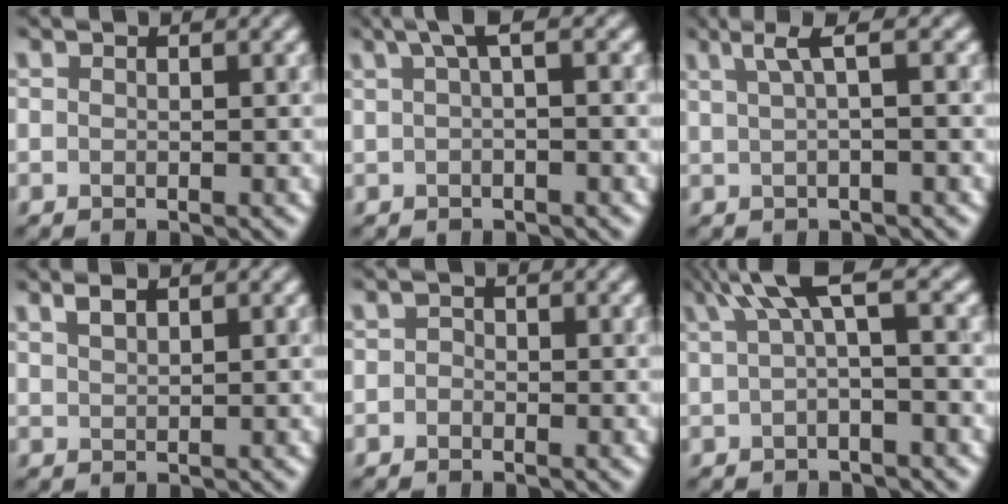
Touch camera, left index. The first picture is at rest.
{"total": 1.6, "force": [0.5, 0.0, 1.5], "torque": [-0.029, 0.008, 0.009]}
{"total": 2.3, "force": [0.8, 0.3, 2.1], "torque": [-0.036, 0.009, 0.014]}
{"total": 1.1, "force": [1.1, 0.1, 0.4], "torque": [-0.009, 0.005, 0.021]}
{"total": 0.5, "force": [-0.2, 0.5, 0.2], "torque": [-0.002, 0.001, -0.008]}
{"total": 3.8, "force": [1.5, 0.6, 3.4], "torque": [-0.057, 0.010, 0.022]}